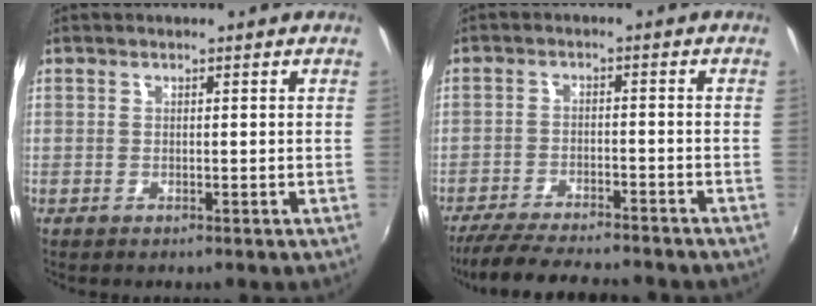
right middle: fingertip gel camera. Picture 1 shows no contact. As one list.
[{"total": 14.7, "force": [-12.9, 2.5, 6.7], "torque": [-0.140, -0.025, -0.199]}]